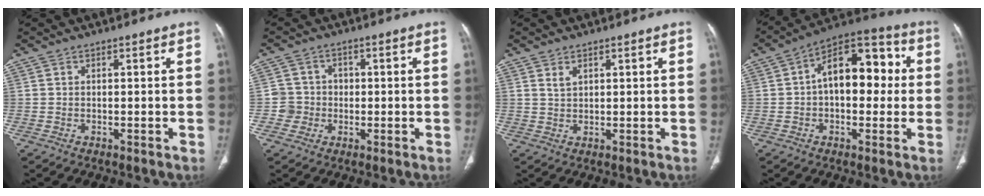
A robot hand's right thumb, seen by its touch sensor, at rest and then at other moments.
{"total": 4.3, "force": [-0.8, 4.2, 0.0], "torque": [0.033, 0.015, -0.022]}
{"total": 2.1, "force": [1.2, 1.2, 1.2], "torque": [-0.022, -0.005, 0.030]}
{"total": 15.4, "force": [1.5, 9.0, 12.4], "torque": [-0.145, 0.041, 0.010]}